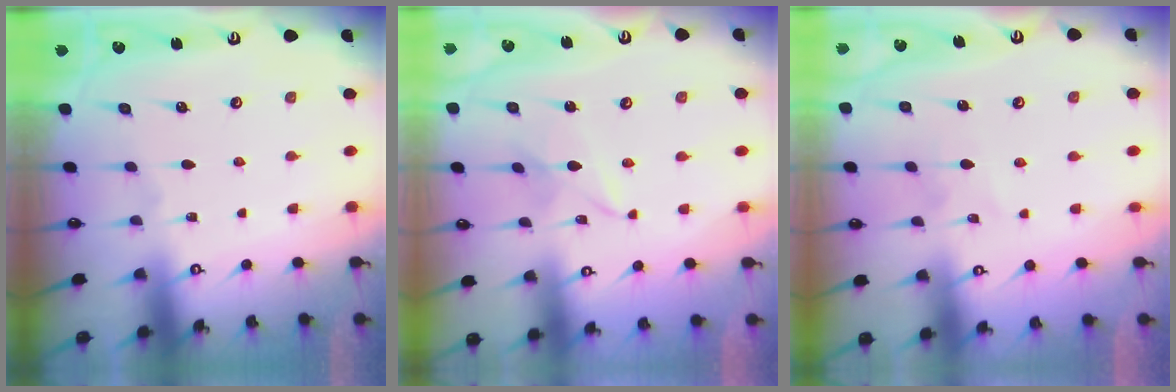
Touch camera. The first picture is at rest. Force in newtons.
{"total": 2.6, "press": 2.6, "slide": 0.3}
{"total": 2.7, "press": 2.7, "slide": 0.3}